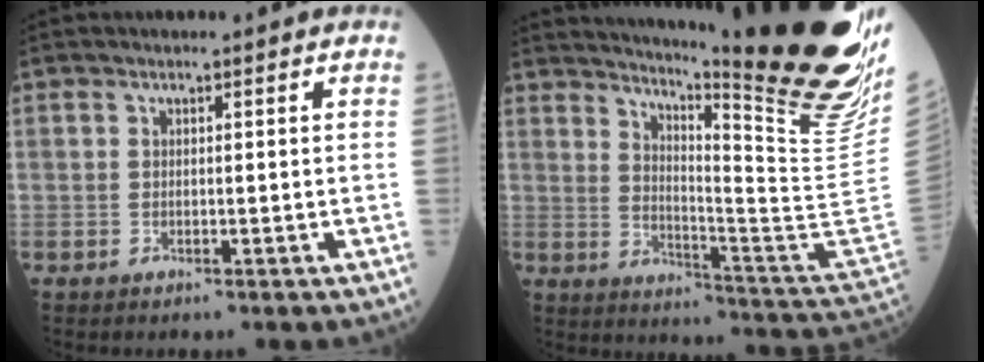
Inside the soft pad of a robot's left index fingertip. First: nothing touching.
{"total": 28.7, "force": [21.5, -1.0, 18.9], "torque": [-0.237, -0.116, 0.289]}